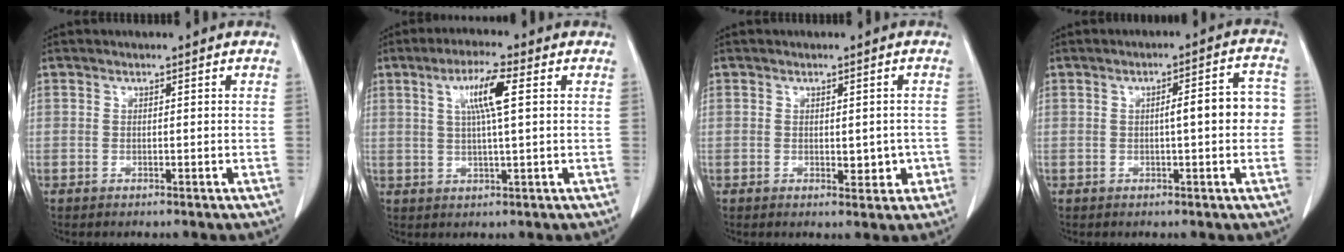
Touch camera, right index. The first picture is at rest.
{"total": 6.6, "force": [2.0, 0.3, 6.3], "torque": [-0.115, 0.006, 0.034]}
{"total": 3.2, "force": [-0.6, 1.8, 2.7], "torque": [-0.025, 0.001, 0.000]}
{"total": 6.4, "force": [-0.1, 1.2, 6.3], "torque": [-0.084, 0.025, -0.002]}